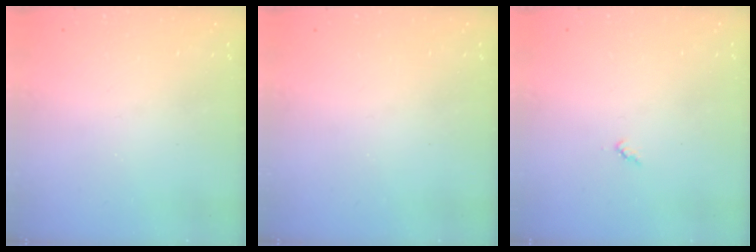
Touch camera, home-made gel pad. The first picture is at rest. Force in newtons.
{"total": 0.0}
{"total": 3.8, "press": 3.8, "slide": 0.5}